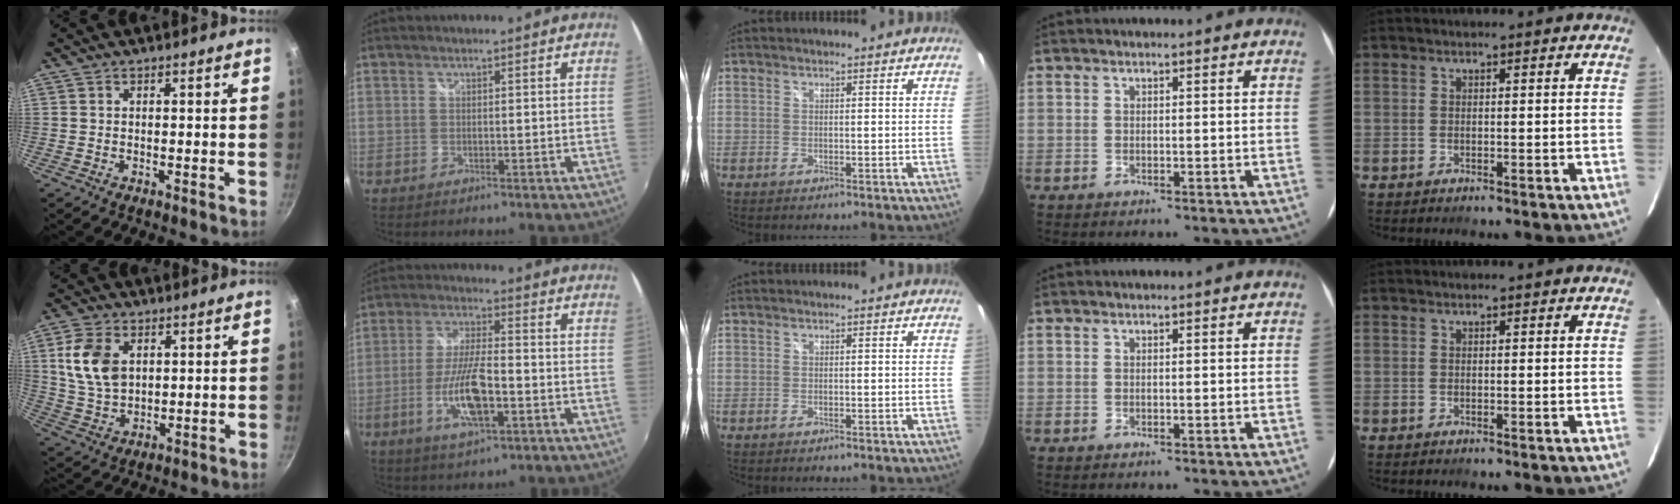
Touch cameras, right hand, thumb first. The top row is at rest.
{"thumb": {"total": 10.8, "force": [3.0, 7.2, 7.4], "torque": [-0.127, -0.015, 0.064]}, "index": {"total": 11.2, "force": [-3.7, 3.4, 10.0], "torque": [-0.201, -0.007, -0.069]}}